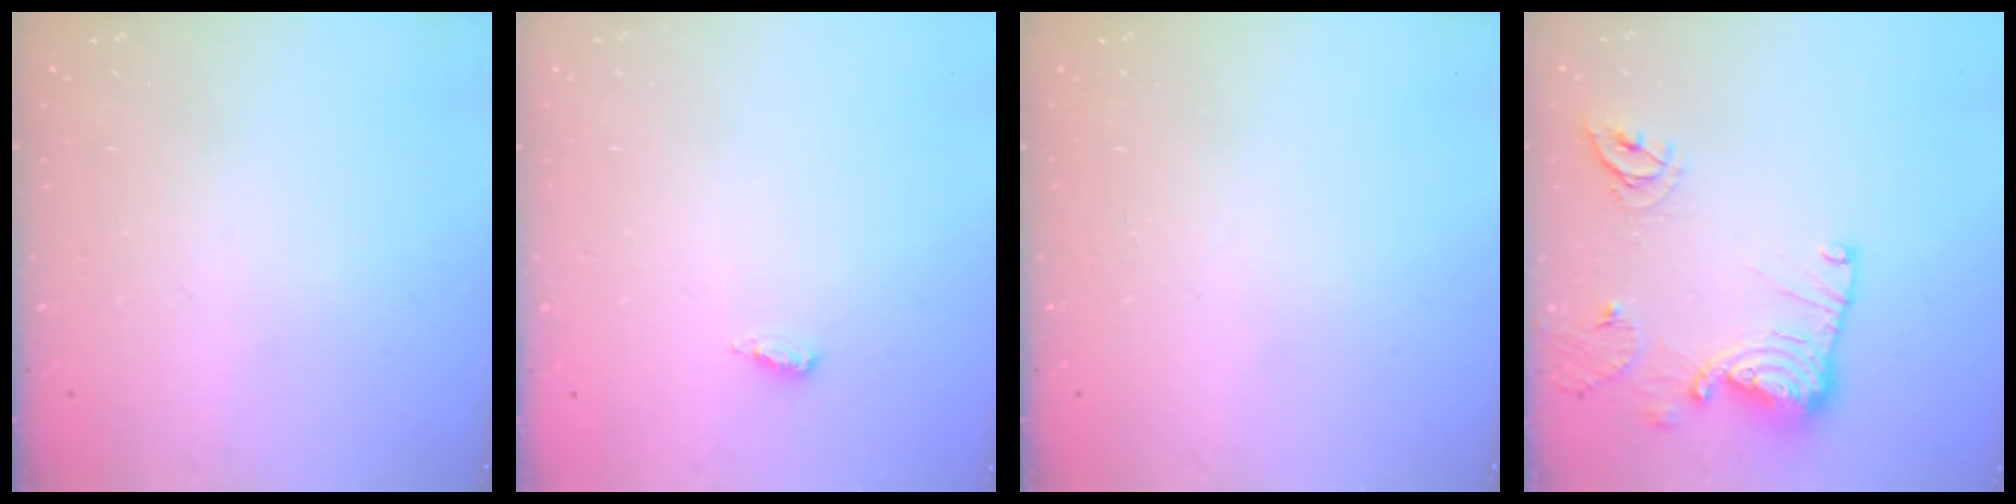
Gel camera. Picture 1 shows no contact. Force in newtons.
{"total": 2.7, "press": 2.5, "slide": 1.0}
{"total": 0.0}
{"total": 13.7, "press": 13.6, "slide": 1.4}